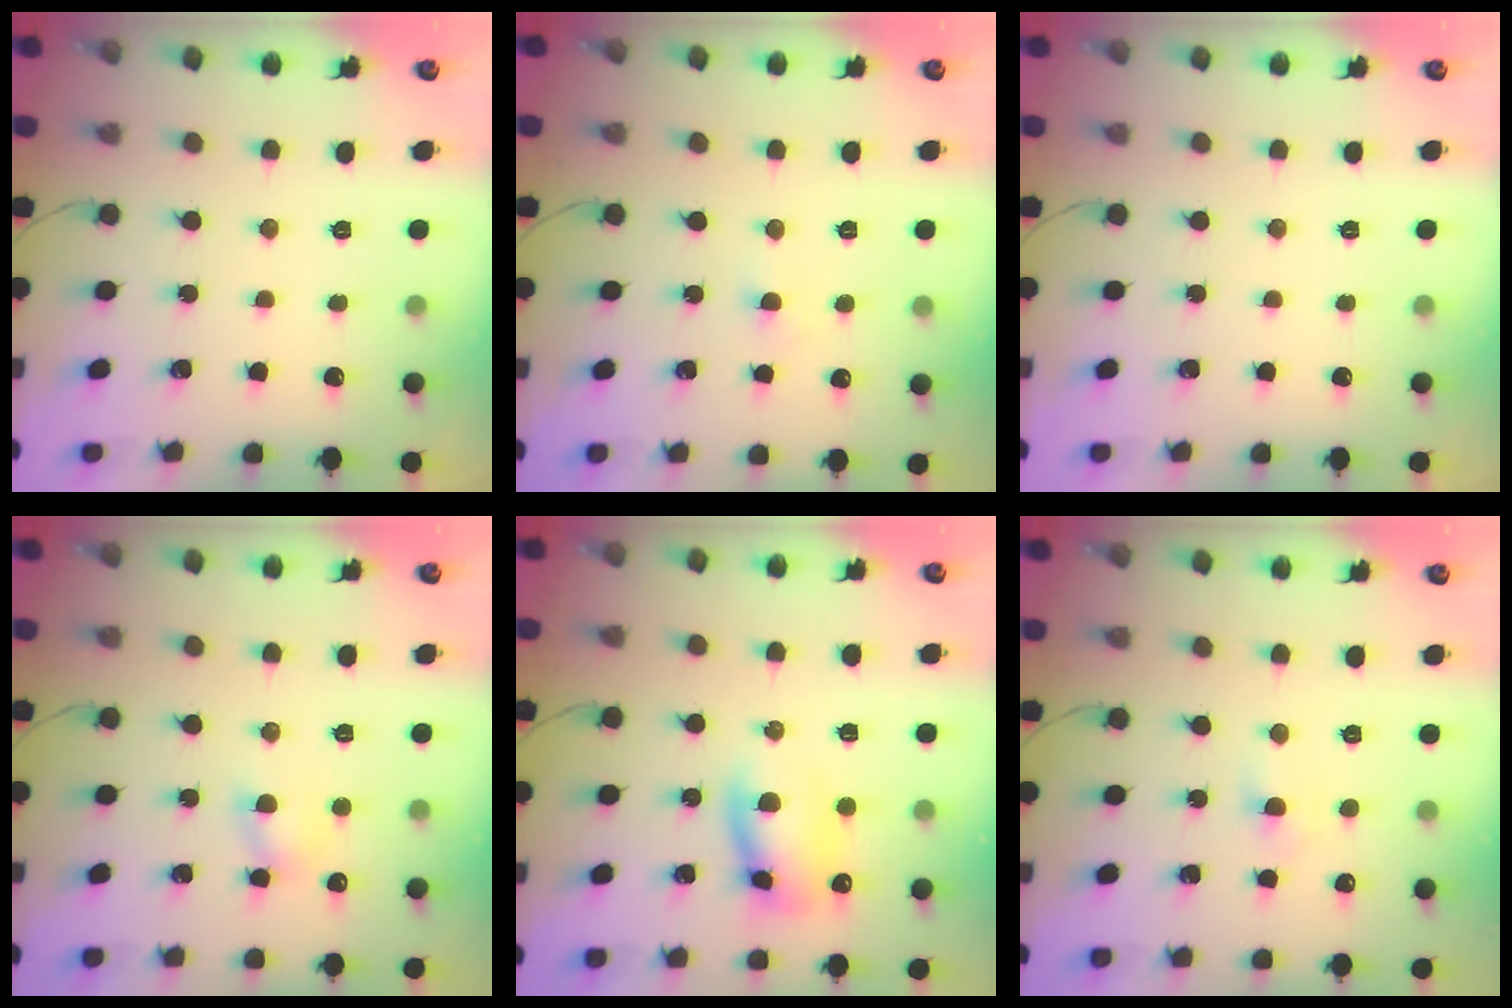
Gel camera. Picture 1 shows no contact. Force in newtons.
{"total": 2.1, "press": 2.0, "slide": 0.7}
{"total": 0.0}
{"total": 5.5, "press": 5.3, "slide": 1.4}
{"total": 11.1, "press": 11.0, "slide": 1.4}
{"total": 2.6, "press": 2.3, "slide": 1.1}